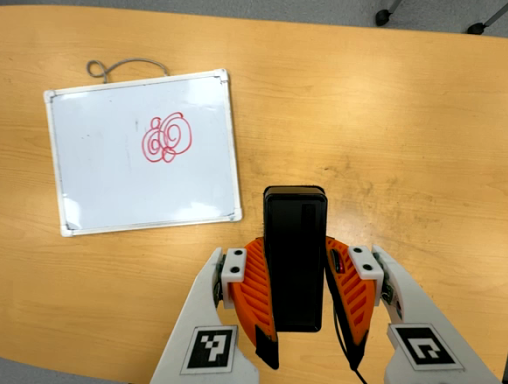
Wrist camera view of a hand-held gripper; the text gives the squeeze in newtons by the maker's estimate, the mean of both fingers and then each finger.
{"total": 6.1, "left": 4.1, "right": 8.1}